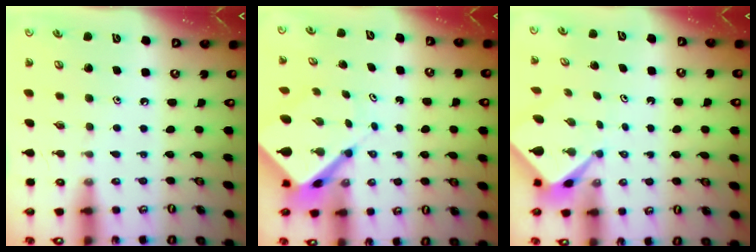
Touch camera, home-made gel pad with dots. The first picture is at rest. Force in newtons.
{"total": 7.2, "press": 7.2, "slide": 0.5}
{"total": 2.6, "press": 2.6, "slide": 0.2}